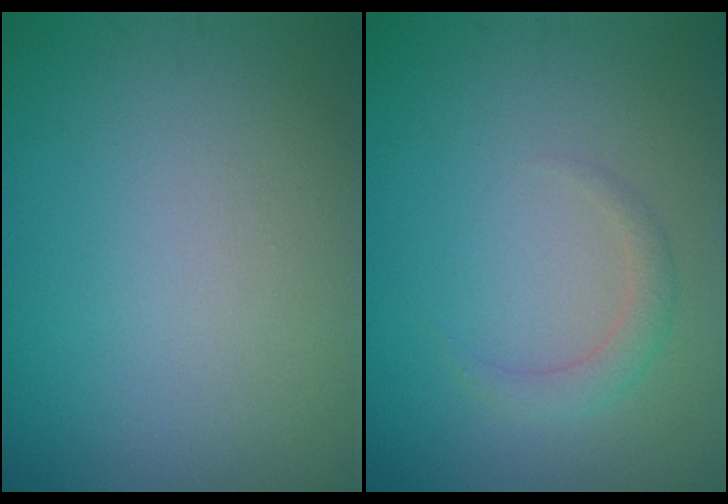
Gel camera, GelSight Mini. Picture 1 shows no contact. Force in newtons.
{"total": 1.6, "press": 1.6, "slide": 0.1}